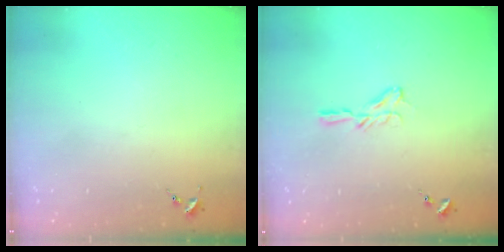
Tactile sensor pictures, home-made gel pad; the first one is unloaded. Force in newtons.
{"total": 5.6, "press": 5.5, "slide": 0.6}